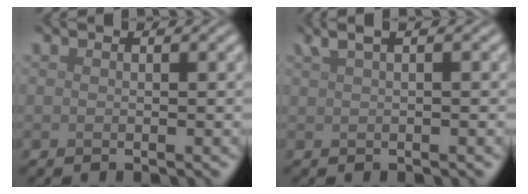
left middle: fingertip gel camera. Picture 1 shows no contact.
{"total": 2.7, "force": [1.5, 0.9, 2.1], "torque": [-0.031, 0.008, 0.024]}